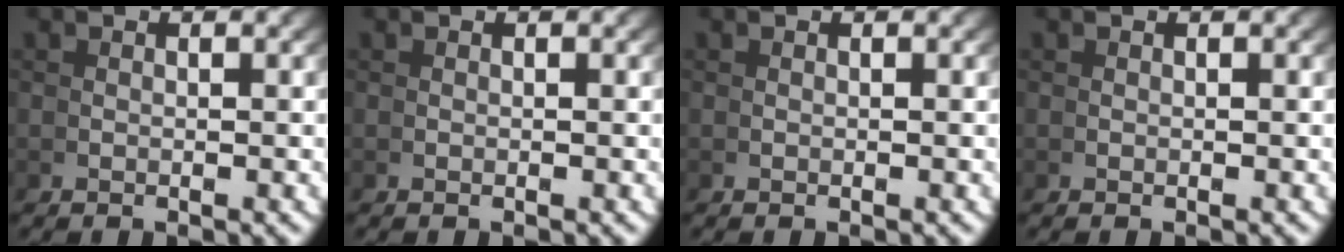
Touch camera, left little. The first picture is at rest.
{"total": 0.0}
{"total": 0.0}
{"total": 0.0}